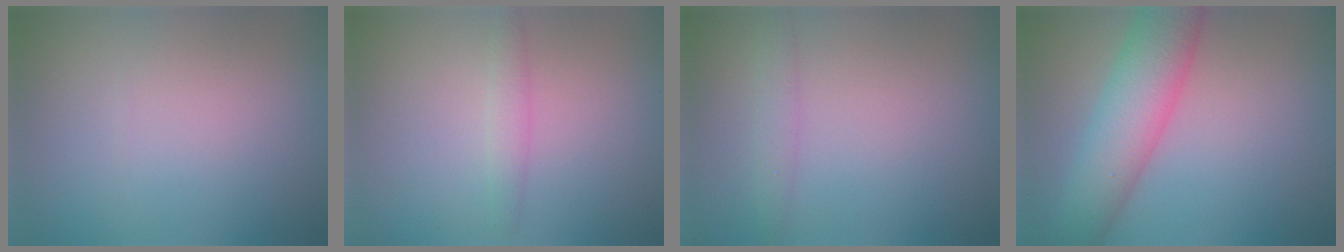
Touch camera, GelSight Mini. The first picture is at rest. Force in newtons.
{"total": 1.4, "press": 1.4, "slide": 0.0}
{"total": 1.7, "press": 1.7, "slide": 0.1}
{"total": 7.6, "press": 7.6, "slide": 0.3}